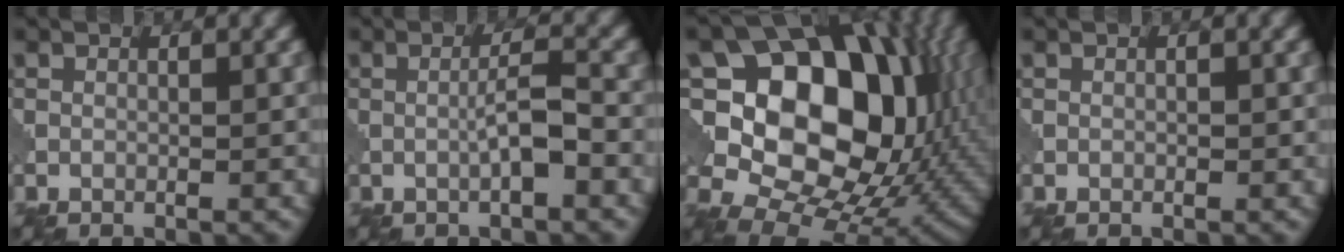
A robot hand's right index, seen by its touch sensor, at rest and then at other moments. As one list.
[{"total": 2.6, "force": [-0.7, 0.2, 2.6], "torque": [-0.045, 0.007, -0.015]}, {"total": 17.0, "force": [2.8, 12.1, 11.6], "torque": [-0.194, 0.018, 0.049]}, {"total": 0.0}]